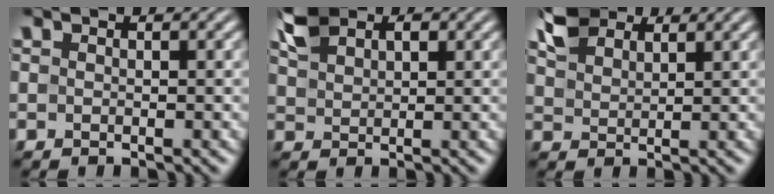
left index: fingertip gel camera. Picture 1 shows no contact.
{"total": 3.5, "force": [2.1, 2.1, 1.9], "torque": [-0.045, 0.005, 0.044]}
{"total": 3.9, "force": [3.1, 1.9, 1.6], "torque": [-0.043, 0.011, 0.063]}